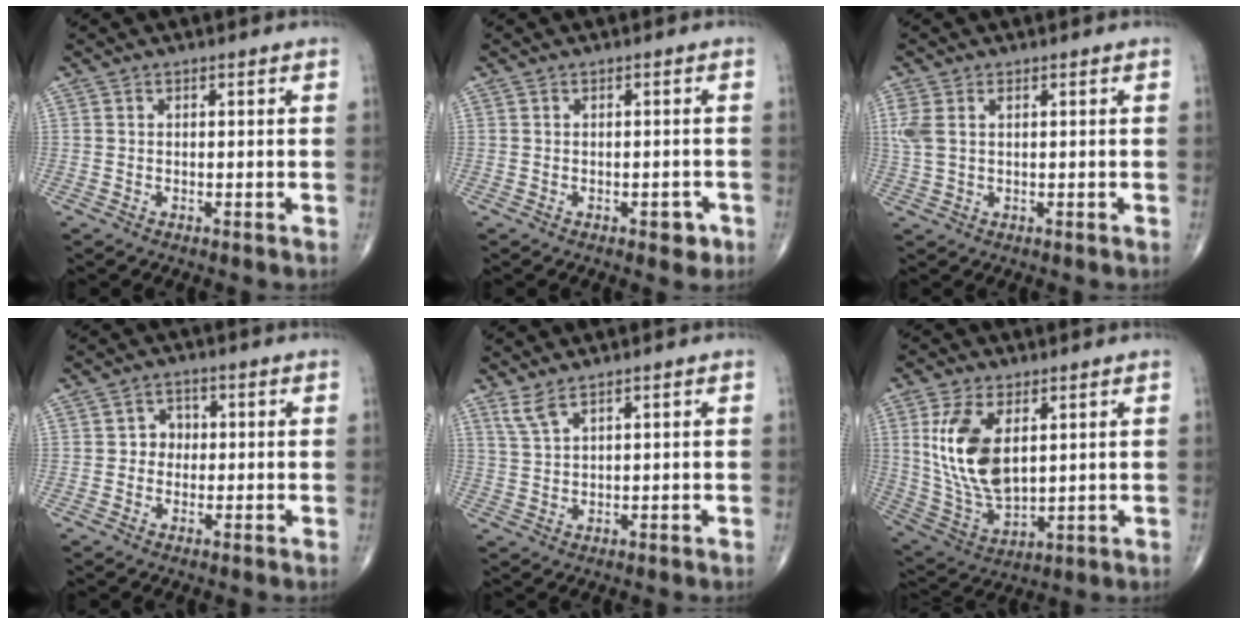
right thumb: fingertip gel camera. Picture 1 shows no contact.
{"total": 2.4, "force": [-1.2, 1.3, 1.7], "torque": [-0.007, 0.007, -0.012]}
{"total": 4.3, "force": [1.2, 2.3, 3.4], "torque": [-0.103, 0.014, 0.028]}
{"total": 2.9, "force": [0.0, 2.7, 1.2], "torque": [0.006, 0.009, -0.009]}
{"total": 3.1, "force": [2.3, 0.5, 2.0], "torque": [-0.051, -0.008, 0.056]}
{"total": 14.6, "force": [3.8, 7.8, 11.8], "torque": [-0.230, -0.019, 0.087]}